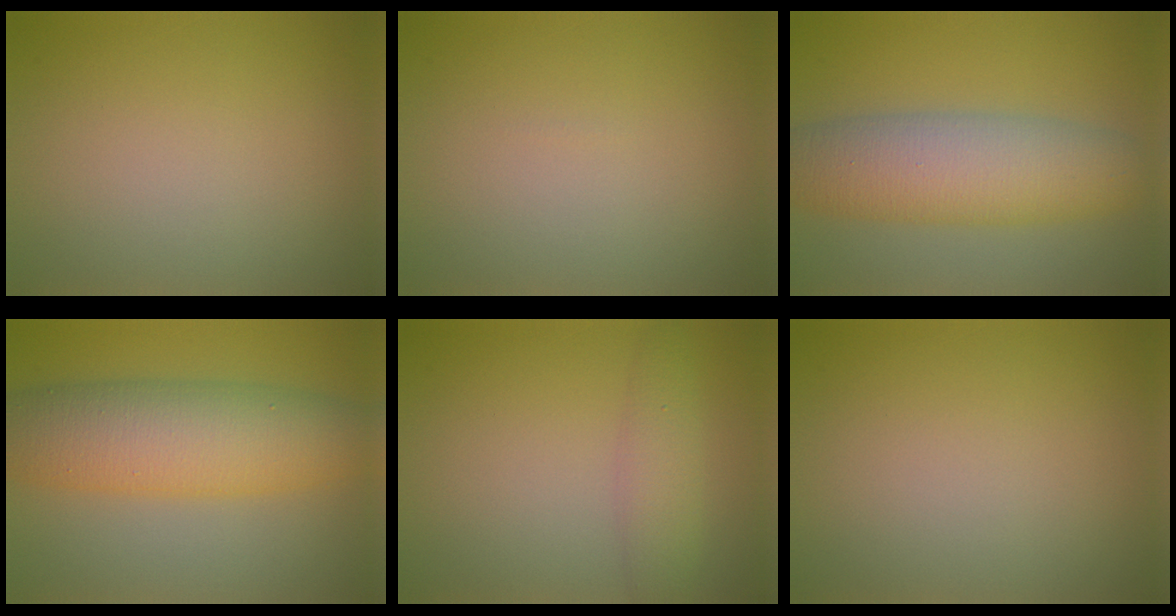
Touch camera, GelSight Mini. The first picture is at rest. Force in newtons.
{"total": 0.0}
{"total": 7.8, "press": 7.8, "slide": 0.3}
{"total": 8.5, "press": 8.5, "slide": 0.2}
{"total": 2.8, "press": 2.8, "slide": 0.1}
{"total": 0.0}